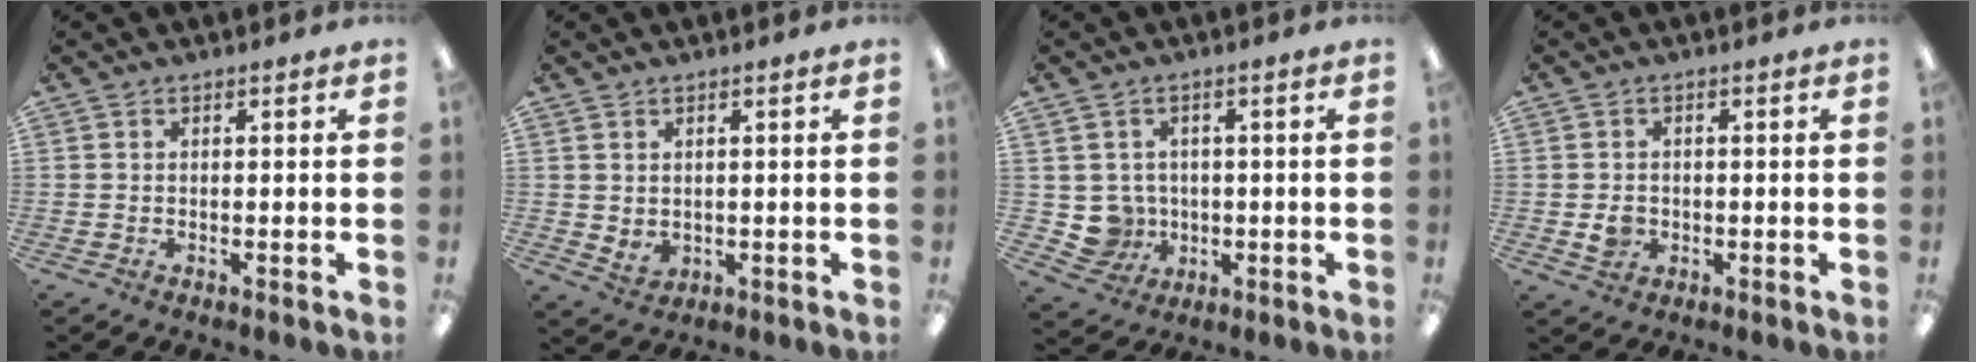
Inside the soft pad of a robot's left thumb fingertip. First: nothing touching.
{"total": 2.6, "force": [1.7, 1.7, 0.8], "torque": [-0.012, -0.009, 0.031]}
{"total": 5.8, "force": [0.6, 5.7, 0.9], "torque": [-0.041, -0.002, 0.020]}
{"total": 3.2, "force": [-0.5, 2.8, 1.6], "torque": [-0.010, -0.001, -0.010]}